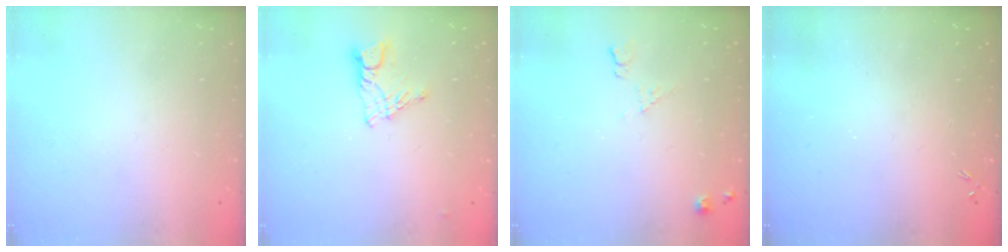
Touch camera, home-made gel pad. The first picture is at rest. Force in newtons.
{"total": 8.0, "press": 8.0, "slide": 0.6}
{"total": 5.9, "press": 5.8, "slide": 1.0}
{"total": 0.0}